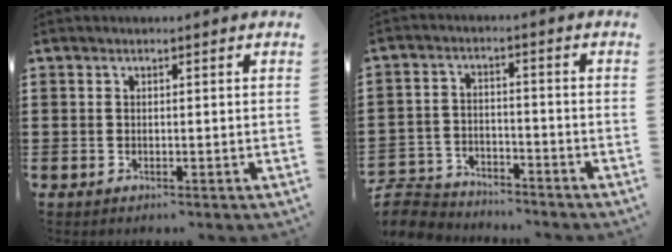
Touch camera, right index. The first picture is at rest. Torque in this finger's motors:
{"motor_torque": [-1.28, 0.86, -1.05, -0.21]}